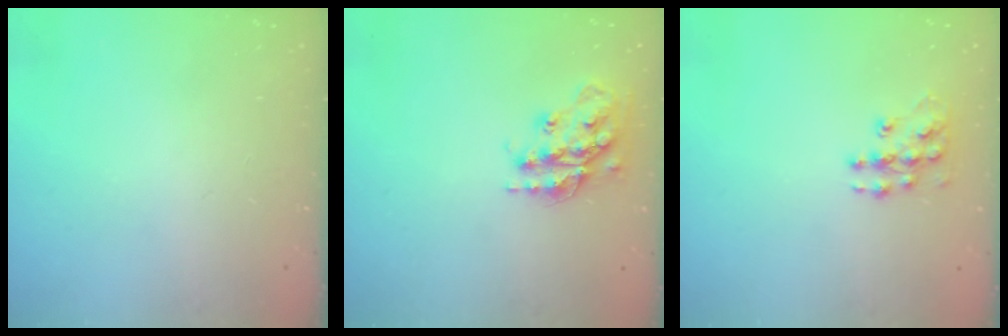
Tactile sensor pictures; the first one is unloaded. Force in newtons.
{"total": 17.1, "press": 17.1, "slide": 1.4}
{"total": 10.0, "press": 10.0, "slide": 0.7}